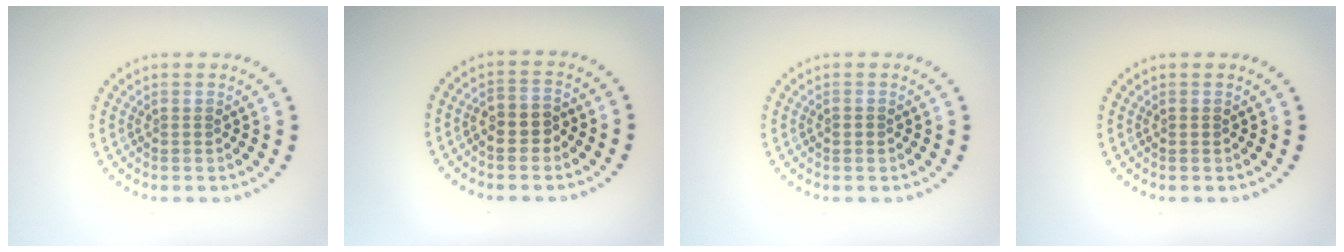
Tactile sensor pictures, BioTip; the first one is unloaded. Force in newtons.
{"total": 2.1, "press": 2.0, "slide": 0.7}
{"total": 0.9, "press": 0.9, "slide": 0.1}
{"total": 0.5, "press": 0.4, "slide": 0.3}